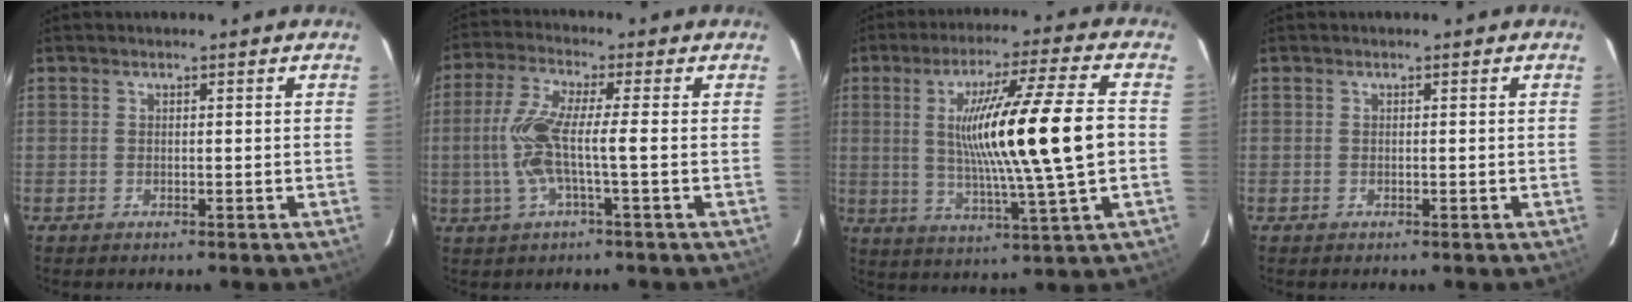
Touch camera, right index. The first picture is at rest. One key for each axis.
{"total": 7.7, "fx": -0.9, "fy": 0.6, "fz": 7.6, "tx": -0.167, "ty": 0.010, "tz": -0.022}
{"total": 17.3, "fx": 0.7, "fy": -0.8, "fz": 17.3, "tx": -0.297, "ty": -0.001, "tz": 0.009}
{"total": 0.0}